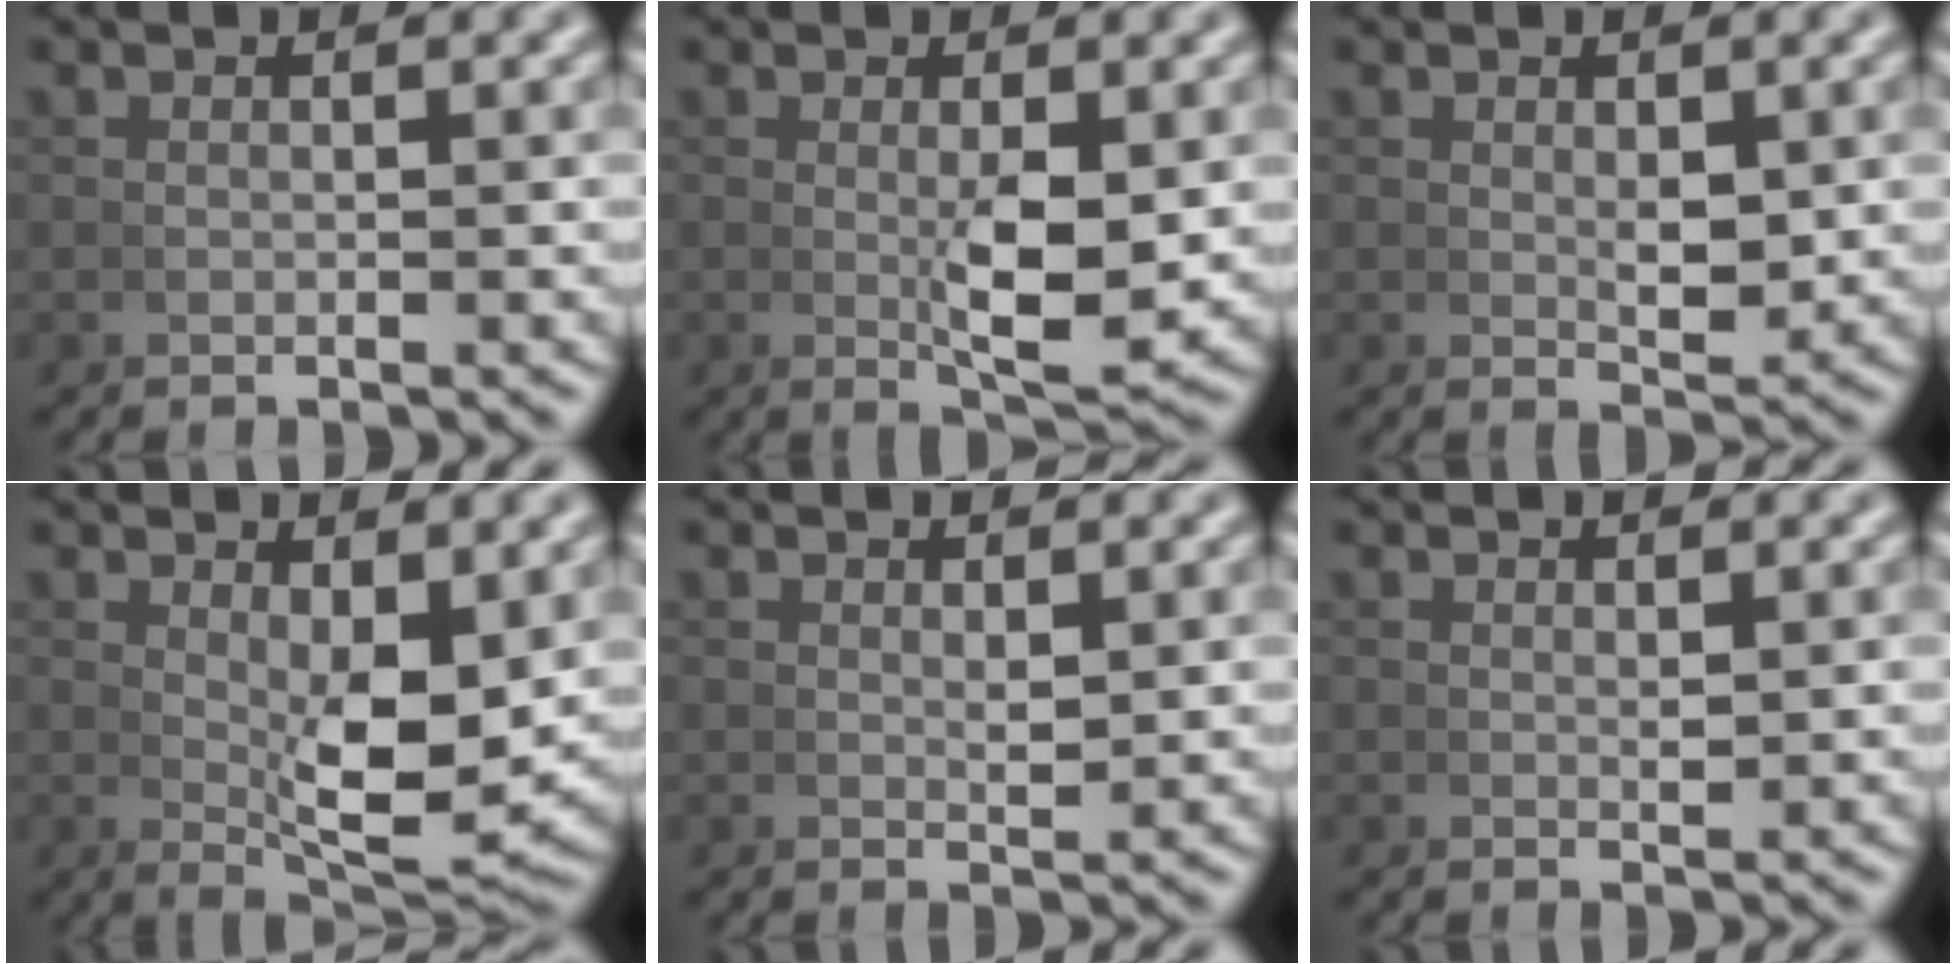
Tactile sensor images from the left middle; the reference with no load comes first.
{"total": 4.3, "force": [-0.1, 1.1, 4.1], "torque": [-0.071, -0.016, 0.004]}
{"total": 2.1, "force": [0.4, 0.9, 1.9], "torque": [-0.027, -0.011, 0.014]}
{"total": 5.8, "force": [1.1, 1.7, 5.5], "torque": [-0.083, -0.024, 0.027]}
{"total": 1.0, "force": [0.5, 0.2, 0.8], "torque": [-0.009, -0.004, 0.013]}
{"total": 0.7, "force": [0.3, 0.2, 0.5], "torque": [-0.007, -0.002, 0.009]}